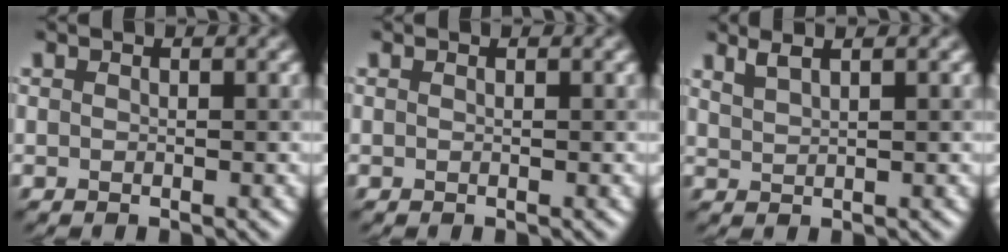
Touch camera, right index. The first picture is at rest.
{"total": 0.0}
{"total": 2.2, "force": [1.7, 0.6, 1.3], "torque": [-0.014, 0.010, 0.026]}